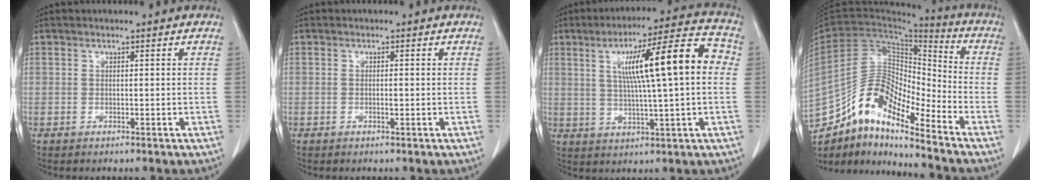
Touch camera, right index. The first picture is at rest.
{"total": 0.8, "force": [-0.2, 0.1, 0.7], "torque": [-0.014, 0.000, -0.002]}
{"total": 15.0, "force": [2.6, 1.3, 14.7], "torque": [-0.226, 0.030, 0.040]}
{"total": 13.1, "force": [-10.4, 3.4, 7.3], "torque": [-0.135, 0.046, -0.186]}